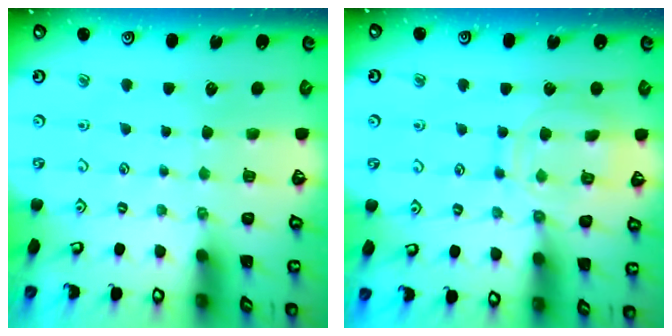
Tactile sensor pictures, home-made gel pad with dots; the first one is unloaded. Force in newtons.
{"total": 12.3, "press": 12.2, "slide": 0.8}